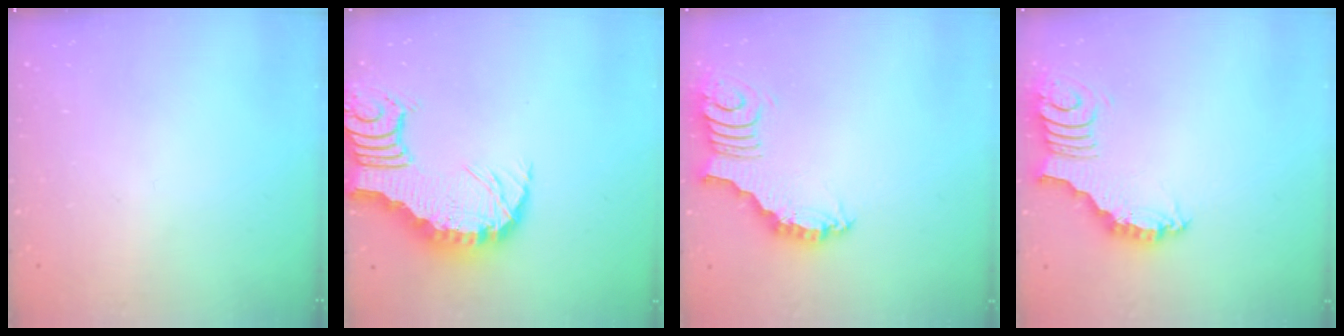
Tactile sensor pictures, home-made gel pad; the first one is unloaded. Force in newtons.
{"total": 6.5, "press": 6.4, "slide": 0.8}
{"total": 3.0, "press": 2.9, "slide": 0.5}
{"total": 3.0, "press": 2.9, "slide": 0.5}